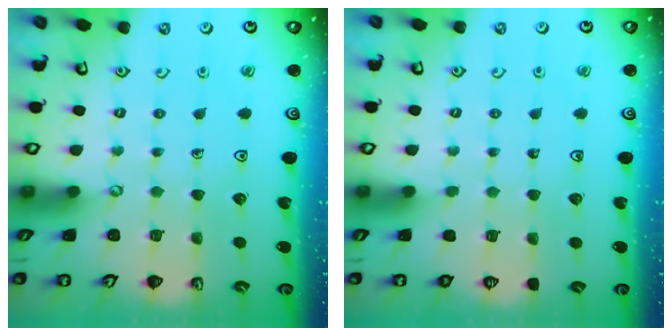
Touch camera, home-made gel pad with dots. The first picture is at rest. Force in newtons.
{"total": 0.0}